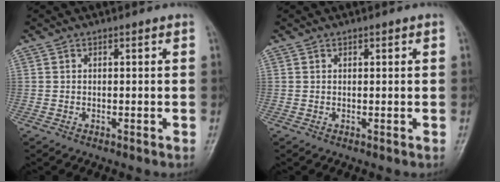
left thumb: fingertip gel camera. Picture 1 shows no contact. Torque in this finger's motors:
{"motor_torque": [-0.34, -0.07, -0.35, 0.06, -0.01]}